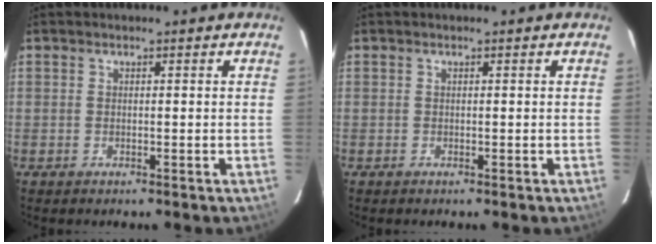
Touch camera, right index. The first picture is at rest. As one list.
[{"total": 0.0}]